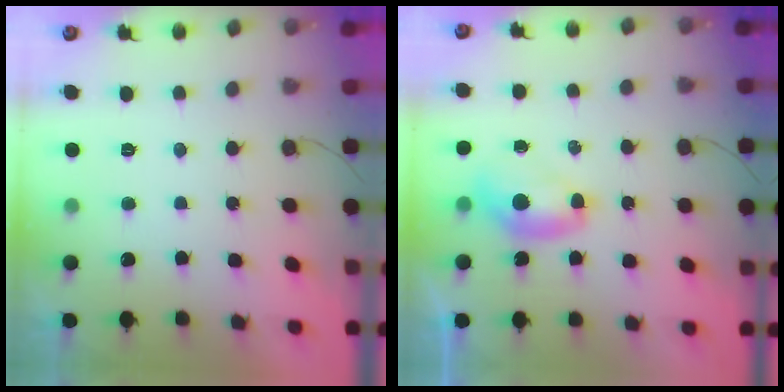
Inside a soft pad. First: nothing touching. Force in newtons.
{"total": 7.2, "press": 7.2, "slide": 0.7}